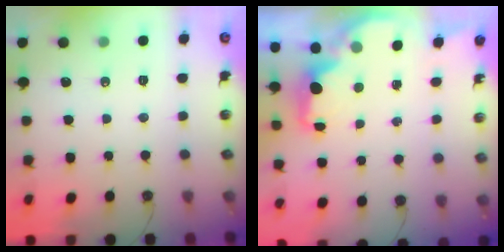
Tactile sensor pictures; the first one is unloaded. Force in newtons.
{"total": 2.3, "press": 2.1, "slide": 0.8}